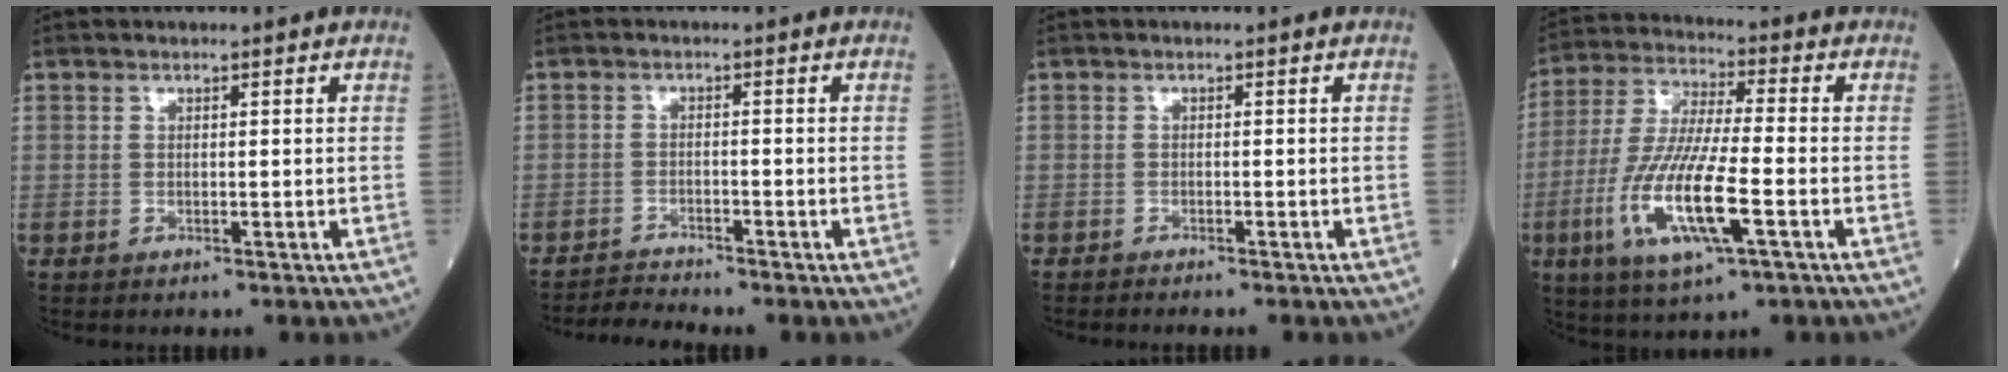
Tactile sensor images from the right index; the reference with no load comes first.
{"total": 2.7, "force": [-2.4, -1.0, -0.5], "torque": [0.008, -0.019, -0.046]}
{"total": 2.4, "force": [-2.2, 0.1, 1.1], "torque": [-0.018, -0.003, -0.027]}
{"total": 14.7, "force": [-4.7, 2.0, 13.8], "torque": [-0.287, -0.019, -0.087]}